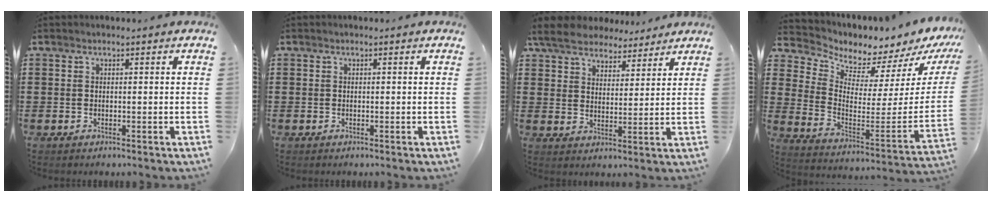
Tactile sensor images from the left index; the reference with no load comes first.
{"total": 0.0}
{"total": 5.9, "force": [5.4, 2.1, 1.3], "torque": [-0.051, -0.014, 0.097]}
{"total": 3.9, "force": [3.8, 0.5, -0.5], "torque": [-0.016, -0.064, 0.059]}